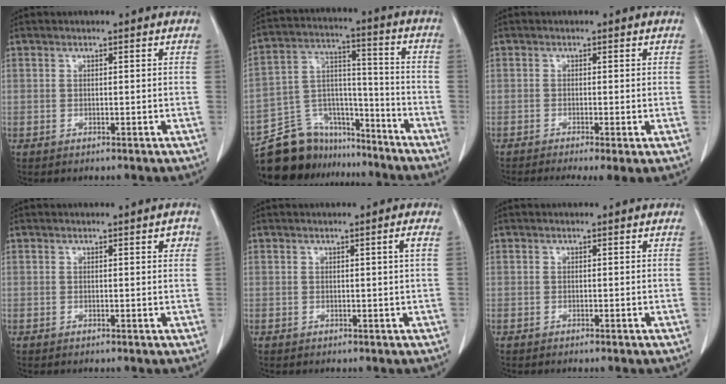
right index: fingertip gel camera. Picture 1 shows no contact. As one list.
[{"total": 15.6, "force": [-13.8, 6.8, 2.5], "torque": [-0.048, 0.057, -0.231]}, {"total": 5.0, "force": [-3.3, 0.8, 3.7], "torque": [-0.052, -0.016, -0.055]}, {"total": 1.3, "force": [0.6, 0.3, 1.1], "torque": [-0.010, 0.002, 0.005]}, {"total": 1.3, "force": [0.3, -0.5, 1.2], "torque": [-0.019, -0.001, 0.006]}, {"total": 0.0}]